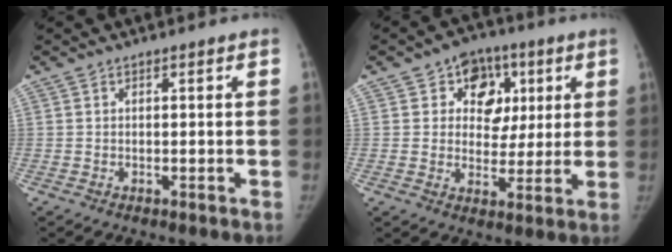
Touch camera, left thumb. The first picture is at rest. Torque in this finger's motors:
{"motor_torque": [0.48, 0.33, 0.59, -0.18, 0.14]}